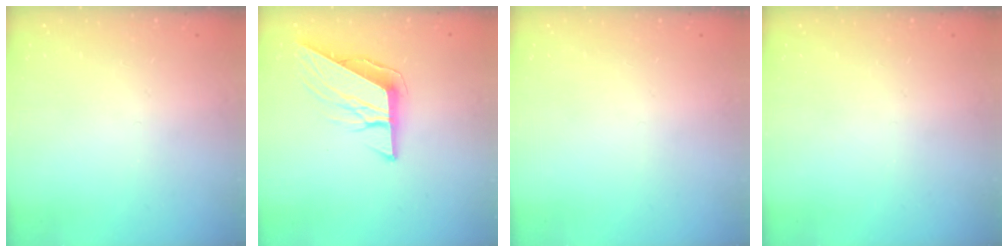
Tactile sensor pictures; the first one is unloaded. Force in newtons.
{"total": 10.2, "press": 10.2, "slide": 0.6}
{"total": 0.0}
{"total": 0.0}